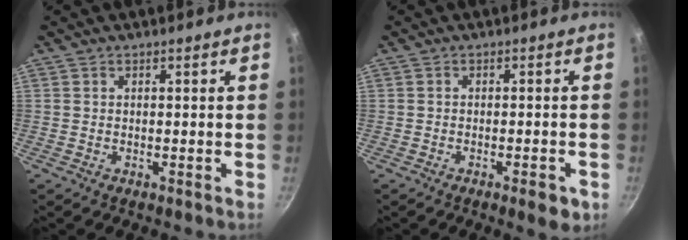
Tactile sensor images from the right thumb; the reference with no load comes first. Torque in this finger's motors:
{"motor_torque": [0.45, 0.78, -0.24, 0.05, 0.11]}